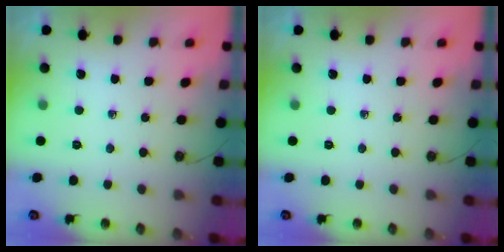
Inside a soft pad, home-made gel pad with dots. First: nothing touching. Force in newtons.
{"total": 0.0}